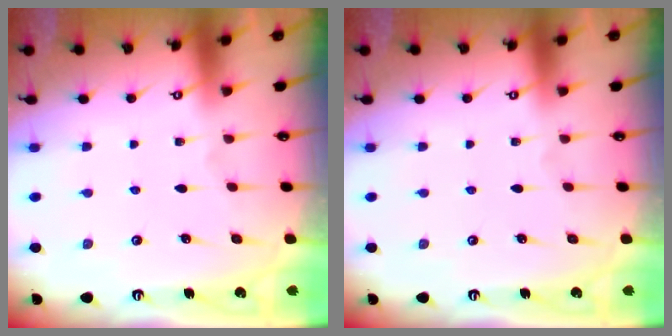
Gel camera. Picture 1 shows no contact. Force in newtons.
{"total": 0.0}